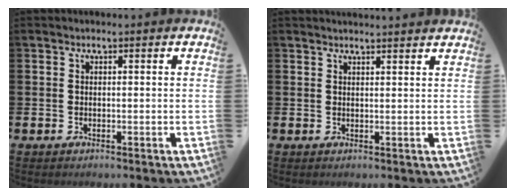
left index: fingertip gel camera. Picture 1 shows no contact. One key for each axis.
{"total": 1.7, "fx": 1.7, "fy": -0.1, "fz": 0.0, "tx": 0.008, "ty": -0.012, "tz": 0.029}